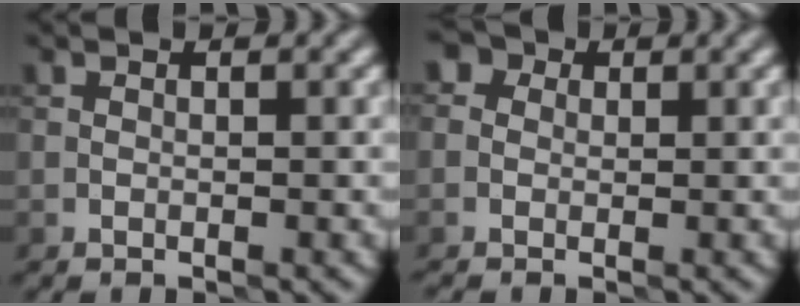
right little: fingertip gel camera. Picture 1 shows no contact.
{"total": 3.2, "force": [0.4, 2.9, 1.4], "torque": [-0.012, 0.021, -0.025]}